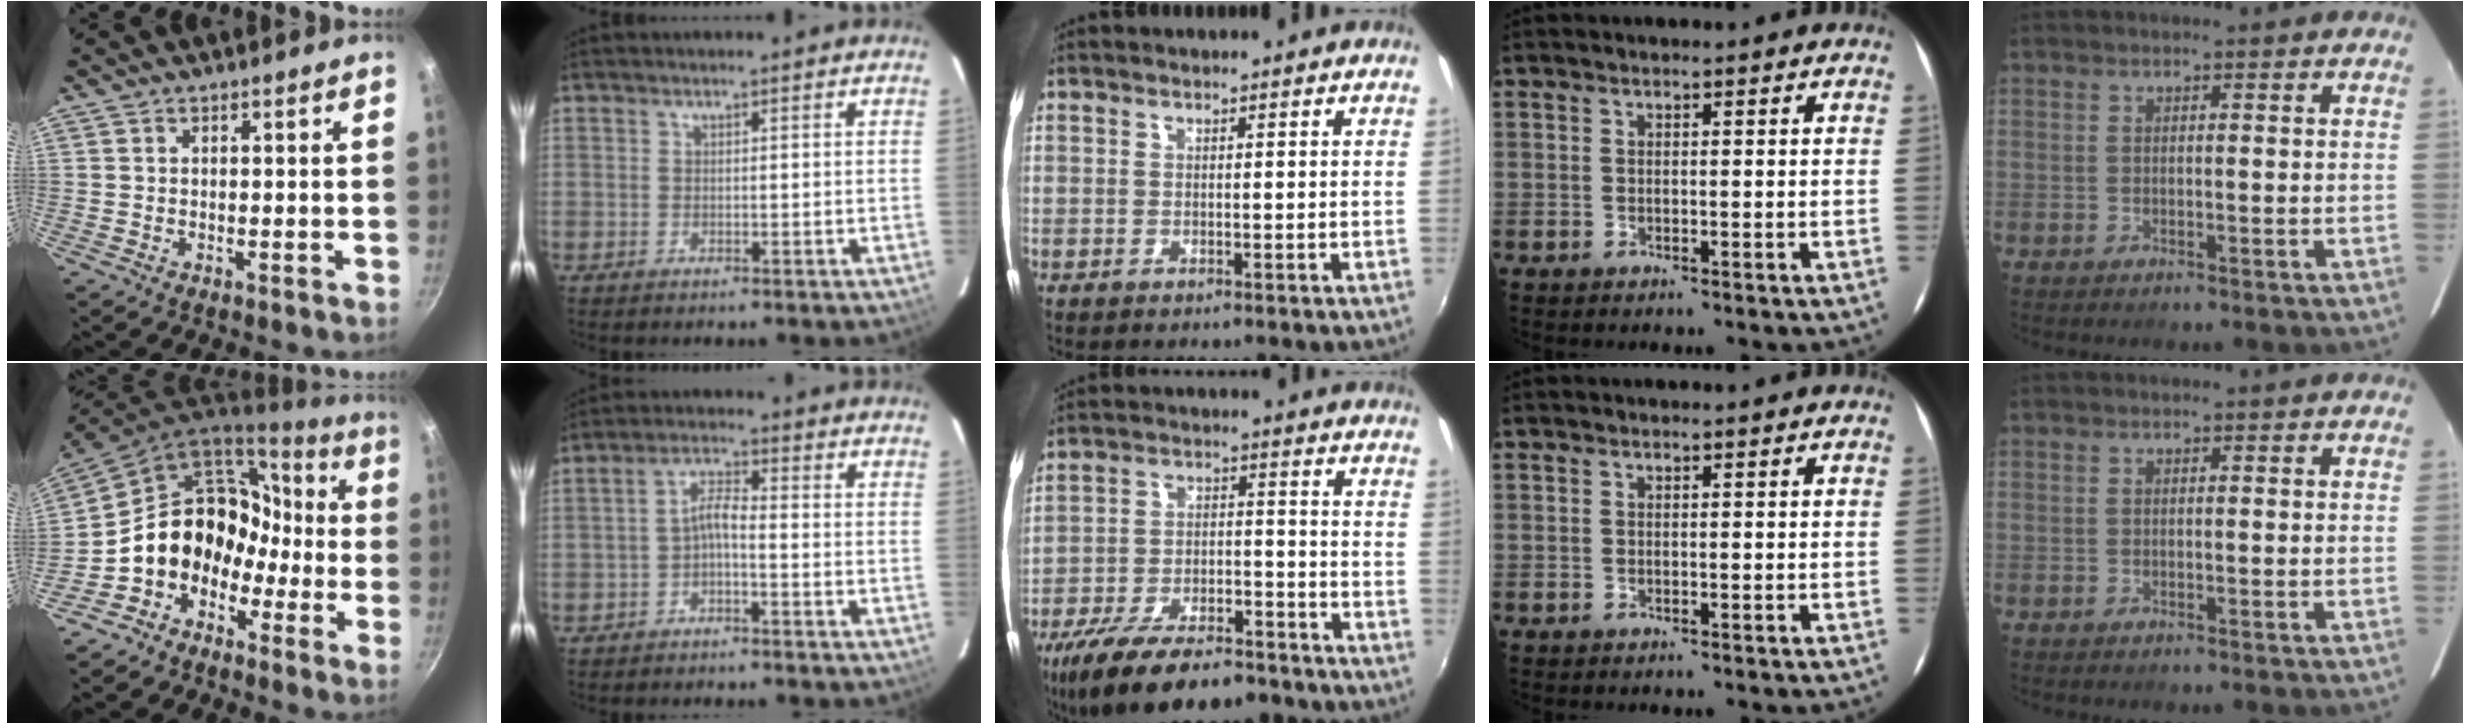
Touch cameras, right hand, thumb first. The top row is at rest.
{"thumb": {"total": 15.8, "force": [-5.4, 12.6, 7.9], "torque": [-0.085, 0.086, -0.107]}, "index": {"total": 3.2, "force": [-1.9, 0.6, 2.5], "torque": [-0.058, 0.012, -0.035]}, "middle": {"total": 19.9, "force": [-15.1, 7.2, 10.9], "torque": [-0.215, -0.026, -0.235]}}